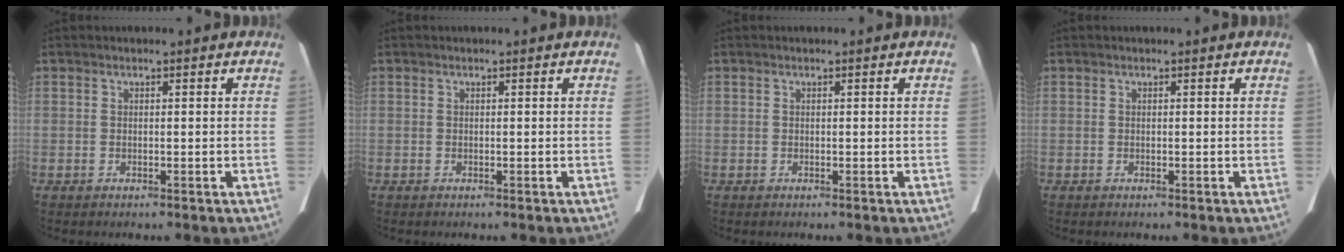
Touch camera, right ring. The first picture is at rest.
{"total": 0.0}
{"total": 0.0}
{"total": 0.0}